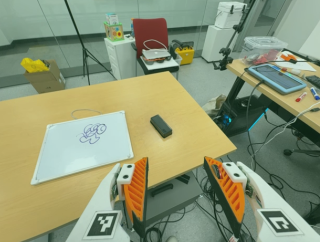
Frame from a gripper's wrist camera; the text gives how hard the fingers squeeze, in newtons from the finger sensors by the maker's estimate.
{"total": 0.0}